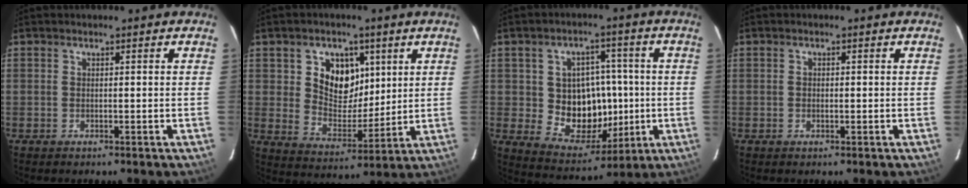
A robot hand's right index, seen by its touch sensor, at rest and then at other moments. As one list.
[{"total": 10.4, "force": [3.6, 8.0, 5.6], "torque": [-0.104, 0.001, 0.071]}, {"total": 12.8, "force": [-0.8, 10.7, 6.9], "torque": [-0.134, 0.009, 0.009]}, {"total": 0.7, "force": [-0.2, 0.6, 0.4], "torque": [-0.008, 0.002, -0.003]}]